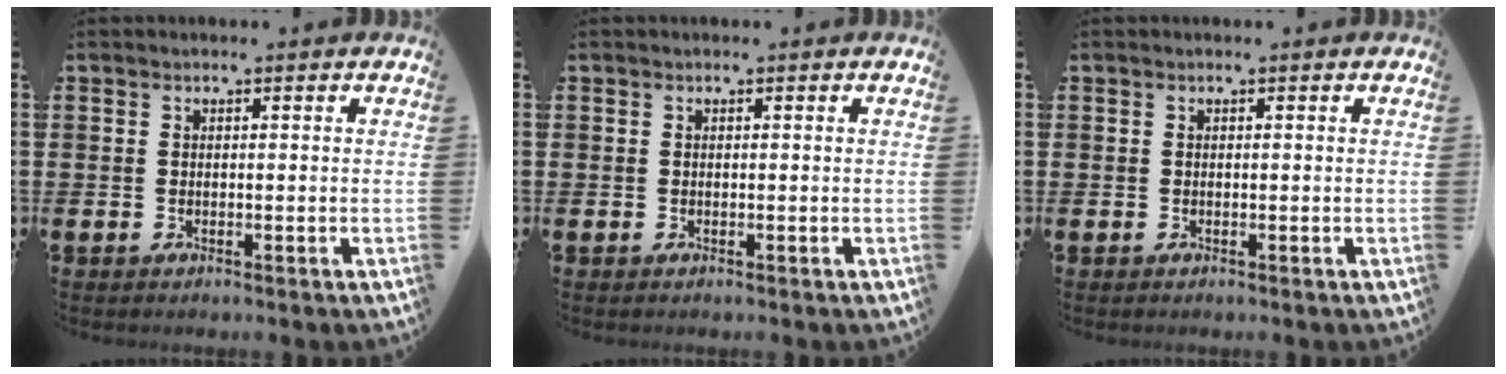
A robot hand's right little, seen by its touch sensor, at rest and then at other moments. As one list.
[{"total": 0.0}, {"total": 0.0}]